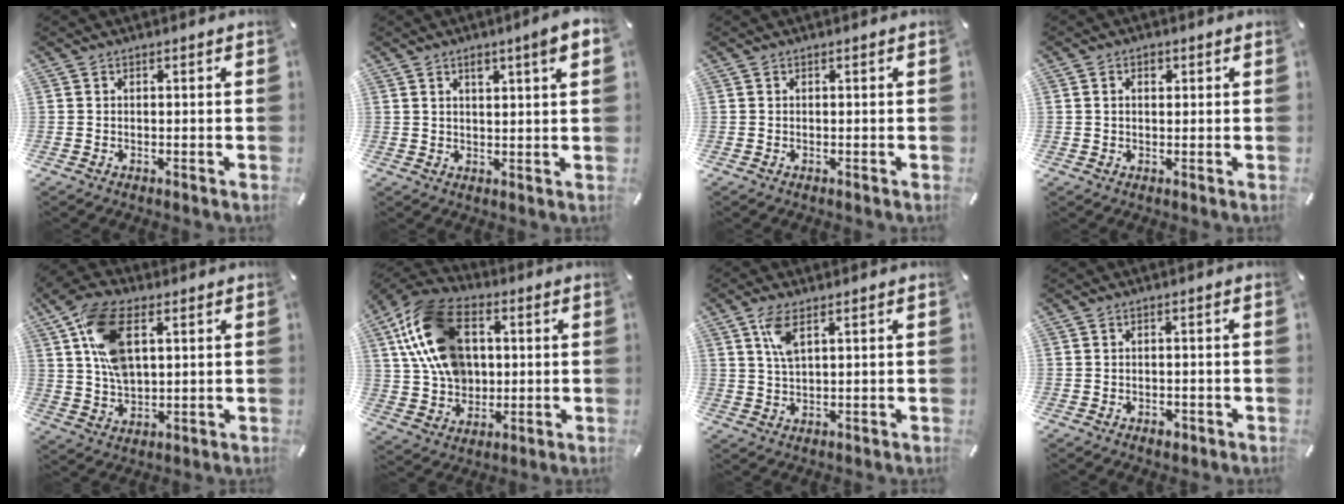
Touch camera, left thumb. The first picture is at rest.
{"total": 5.0, "force": [2.6, 0.9, 4.2], "torque": [-0.068, -0.004, 0.039]}
{"total": 0.0}
{"total": 2.0, "force": [0.6, 1.5, 1.2], "torque": [-0.020, 0.004, 0.006]}
{"total": 13.7, "force": [4.7, 7.8, 10.2], "torque": [-0.223, -0.005, 0.084]}
{"total": 18.7, "force": [4.1, 13.9, 11.7], "torque": [-0.252, 0.004, 0.080]}
{"total": 5.4, "force": [2.6, 1.8, 4.3], "torque": [-0.094, 0.004, 0.046]}
{"total": 1.7, "force": [-0.9, 1.1, 1.0], "torque": [-0.018, 0.004, -0.017]}